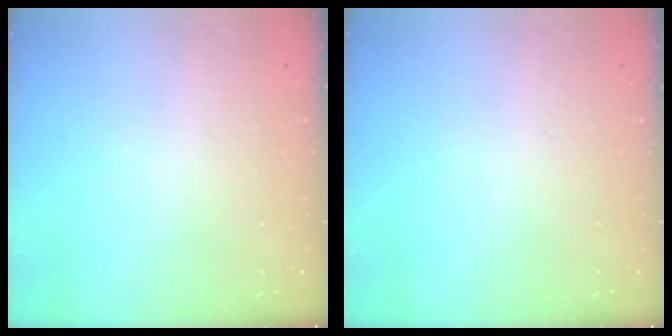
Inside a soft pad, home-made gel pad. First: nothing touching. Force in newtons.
{"total": 0.0}